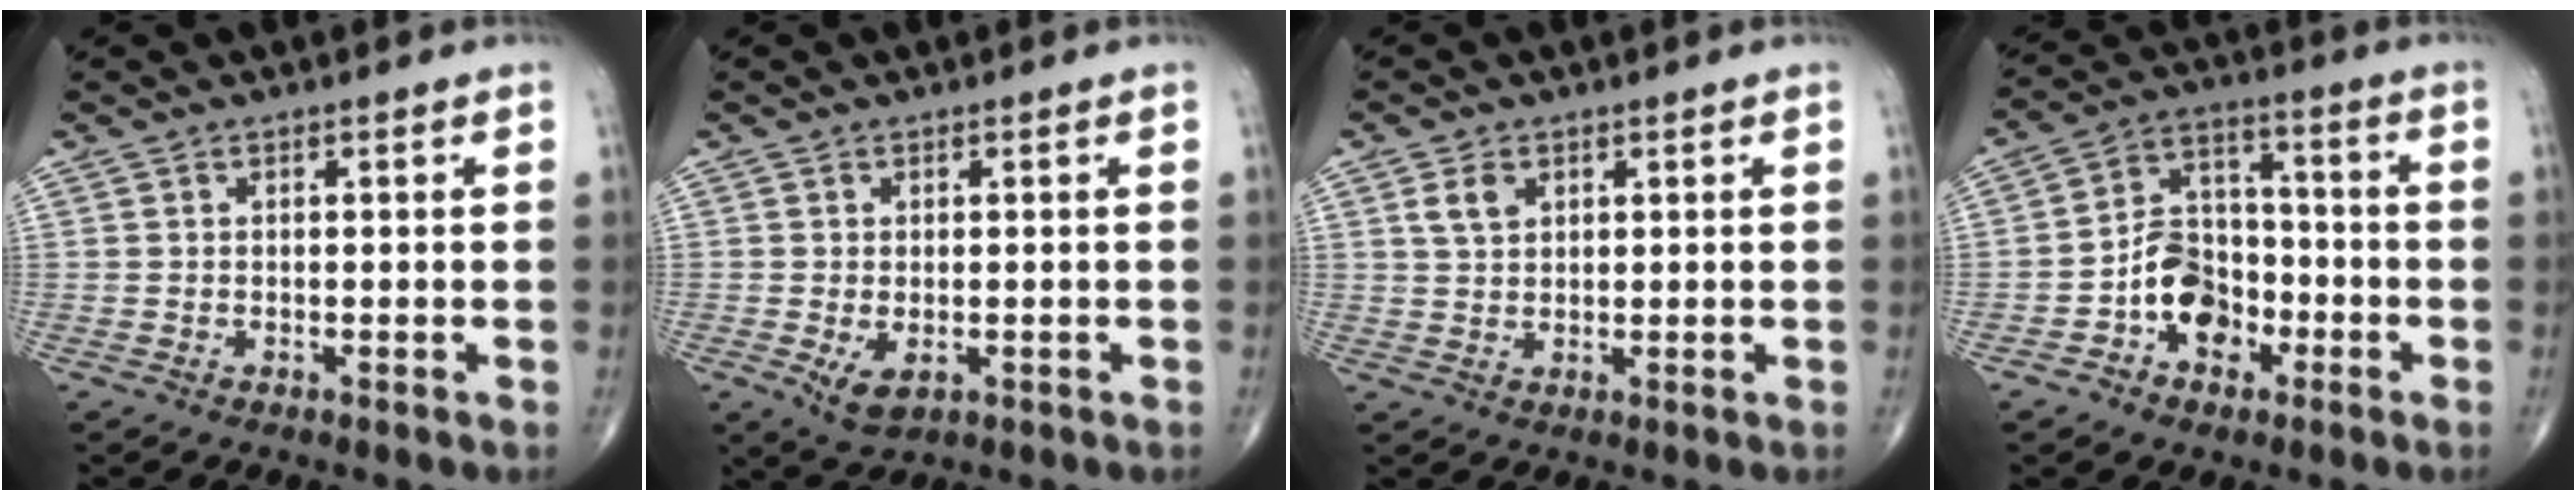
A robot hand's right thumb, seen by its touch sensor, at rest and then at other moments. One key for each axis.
{"total": 3.9, "fx": -1.0, "fy": 2.1, "fz": 3.1, "tx": -0.053, "ty": -0.010, "tz": -0.008}
{"total": 2.9, "fx": 1.3, "fy": 2.0, "fz": 1.7, "tx": -0.026, "ty": -0.001, "tz": 0.027}
{"total": 10.6, "fx": -3.9, "fy": 7.7, "fz": 6.1, "tx": -0.071, "ty": 0.046, "tz": -0.073}